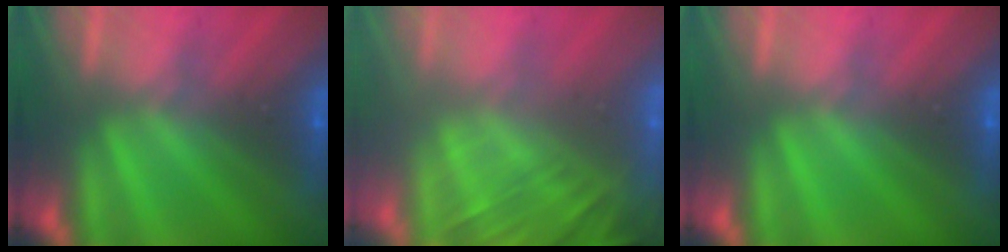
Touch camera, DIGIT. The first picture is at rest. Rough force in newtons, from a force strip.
{"total": 7.2}
{"total": 0.0}